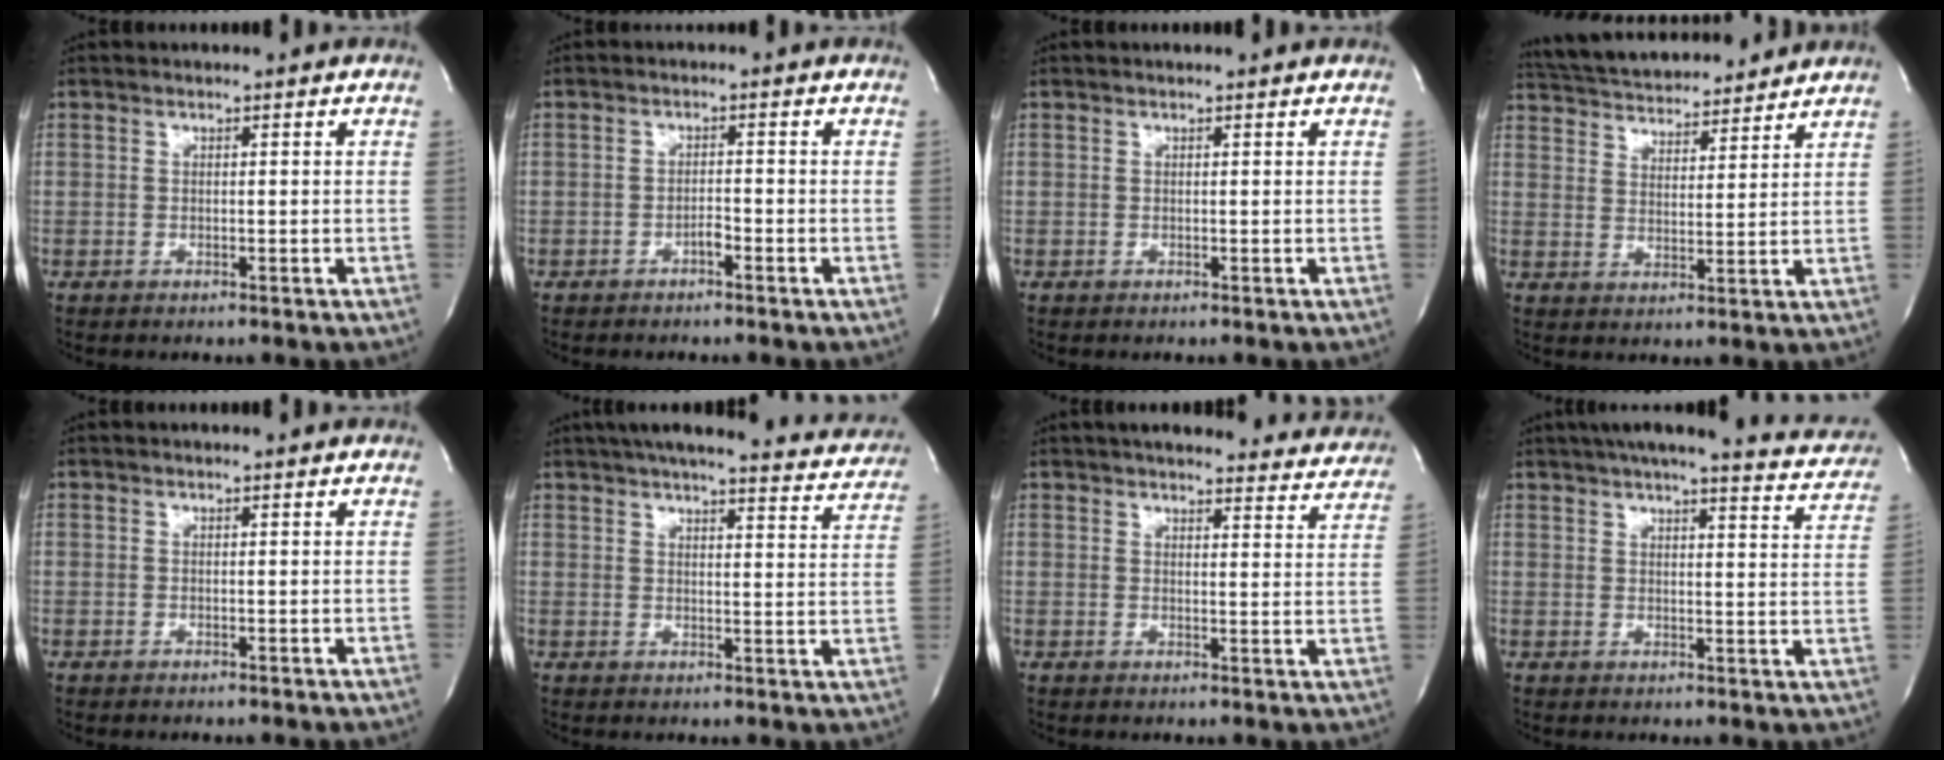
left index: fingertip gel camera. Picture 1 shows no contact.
{"total": 1.4, "force": [-1.1, 0.2, 0.8], "torque": [-0.017, 0.000, -0.018]}
{"total": 0.8, "force": [0.8, 0.1, 0.2], "torque": [-0.010, 0.006, 0.008]}
{"total": 16.0, "force": [14.9, 3.2, 5.2], "torque": [-0.099, 0.025, 0.231]}
{"total": 1.1, "force": [1.1, 0.1, 0.3], "torque": [-0.015, 0.008, 0.012]}
{"total": 23.4, "force": [21.3, 3.6, 9.1], "torque": [-0.142, -0.033, 0.250]}
{"total": 20.9, "force": [19.5, 4.3, 6.1], "torque": [-0.079, -0.030, 0.221]}
{"total": 18.8, "force": [16.9, 2.3, 7.8], "torque": [-0.109, -0.029, 0.194]}